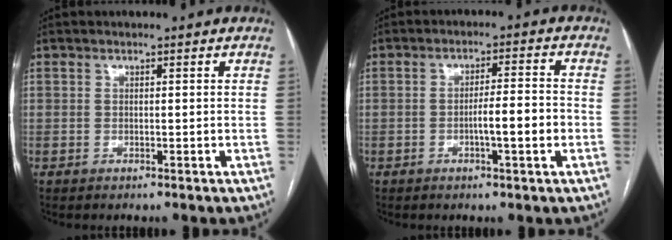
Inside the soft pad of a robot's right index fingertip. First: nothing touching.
{"total": 5.6, "force": [-1.6, 0.3, 5.3], "torque": [-0.086, 0.005, -0.024]}